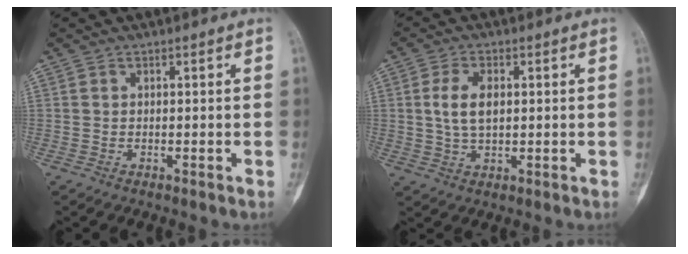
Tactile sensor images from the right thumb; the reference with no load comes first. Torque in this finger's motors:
{"motor_torque": [0.78, 0.75, 0.49, -0.50, 0.18]}